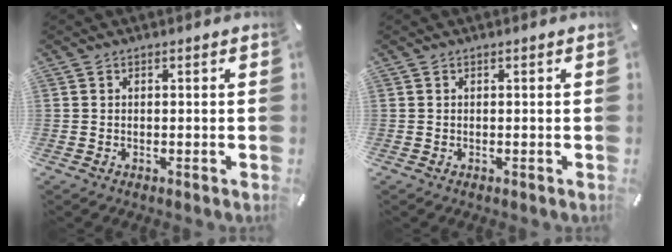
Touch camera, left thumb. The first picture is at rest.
{"total": 0.0}